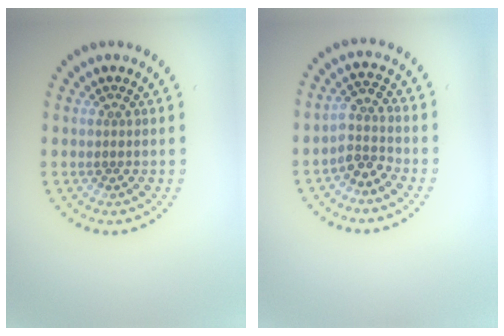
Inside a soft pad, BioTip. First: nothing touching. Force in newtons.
{"total": 2.5, "press": 1.9, "slide": 1.5}